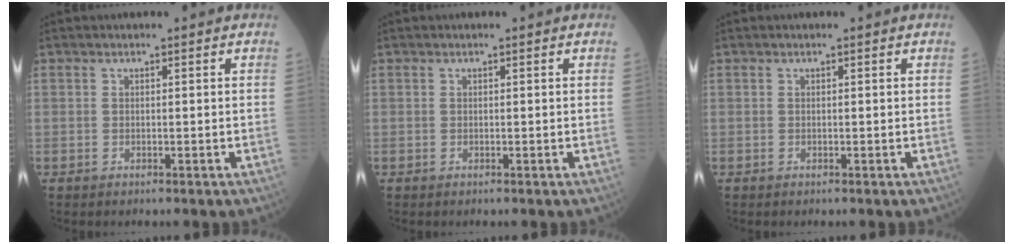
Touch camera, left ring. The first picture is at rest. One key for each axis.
{"total": 0.0}
{"total": 0.0}